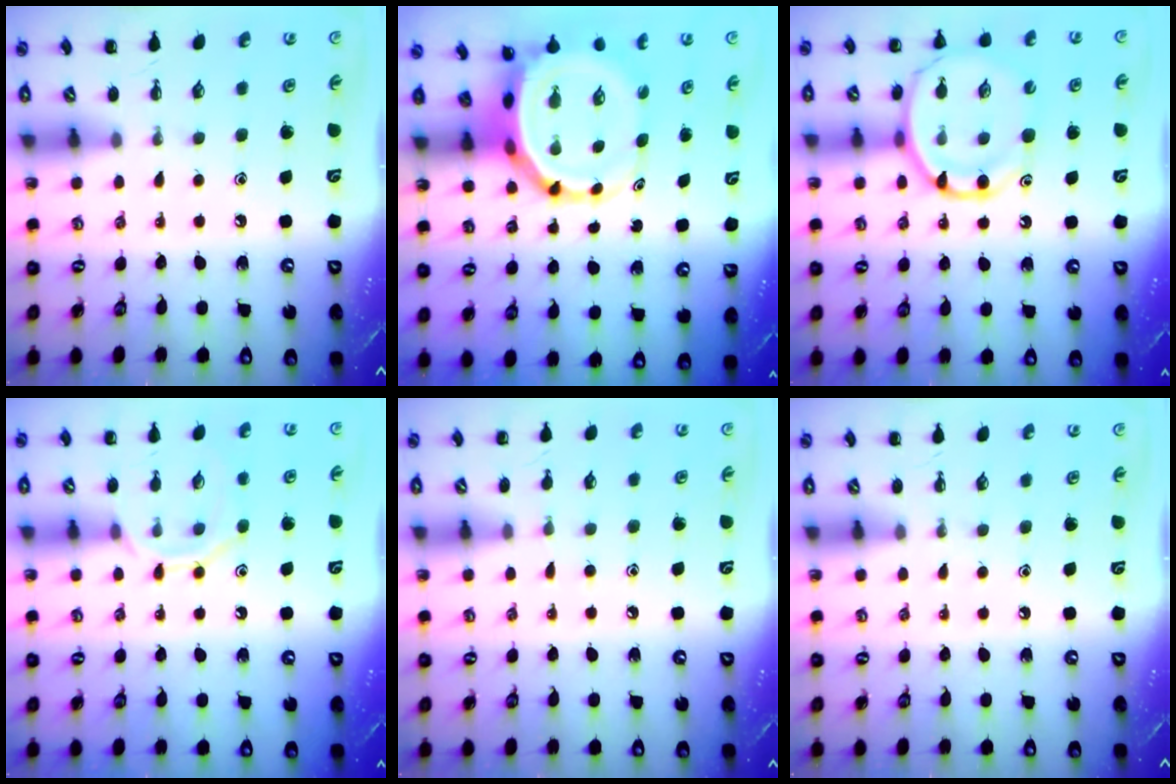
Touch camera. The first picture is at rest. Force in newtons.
{"total": 7.0, "press": 6.7, "slide": 2.1}
{"total": 13.7, "press": 13.3, "slide": 3.2}
{"total": 9.0, "press": 9.0, "slide": 0.8}
{"total": 4.2, "press": 3.8, "slide": 1.7}
{"total": 0.0}